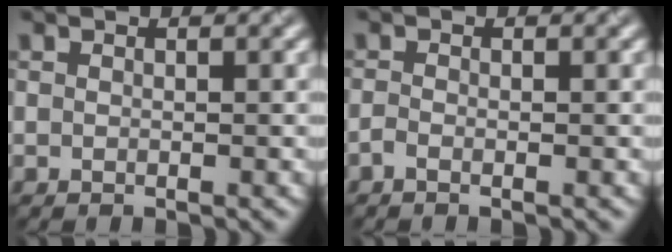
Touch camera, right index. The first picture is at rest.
{"total": 0.7, "force": [-0.5, 0.2, 0.4], "torque": [-0.011, -0.002, -0.012]}